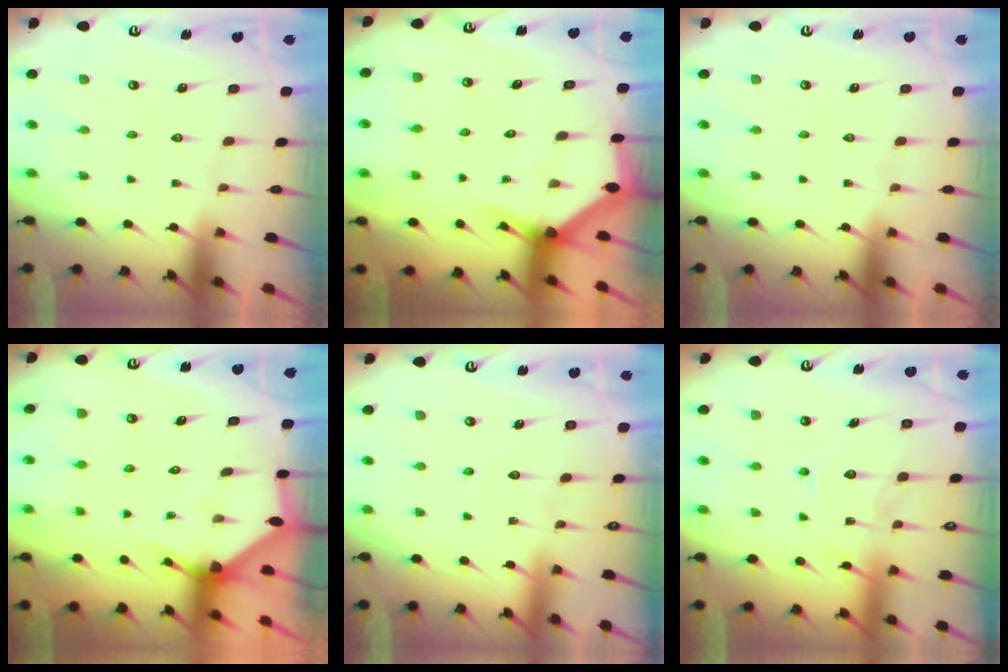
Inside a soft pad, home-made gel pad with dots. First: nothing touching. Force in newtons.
{"total": 2.8, "press": 2.8, "slide": 0.0}
{"total": 0.0}
{"total": 2.4, "press": 2.4, "slide": 0.2}
{"total": 2.9, "press": 2.9, "slide": 0.2}
{"total": 12.8, "press": 12.8, "slide": 1.0}